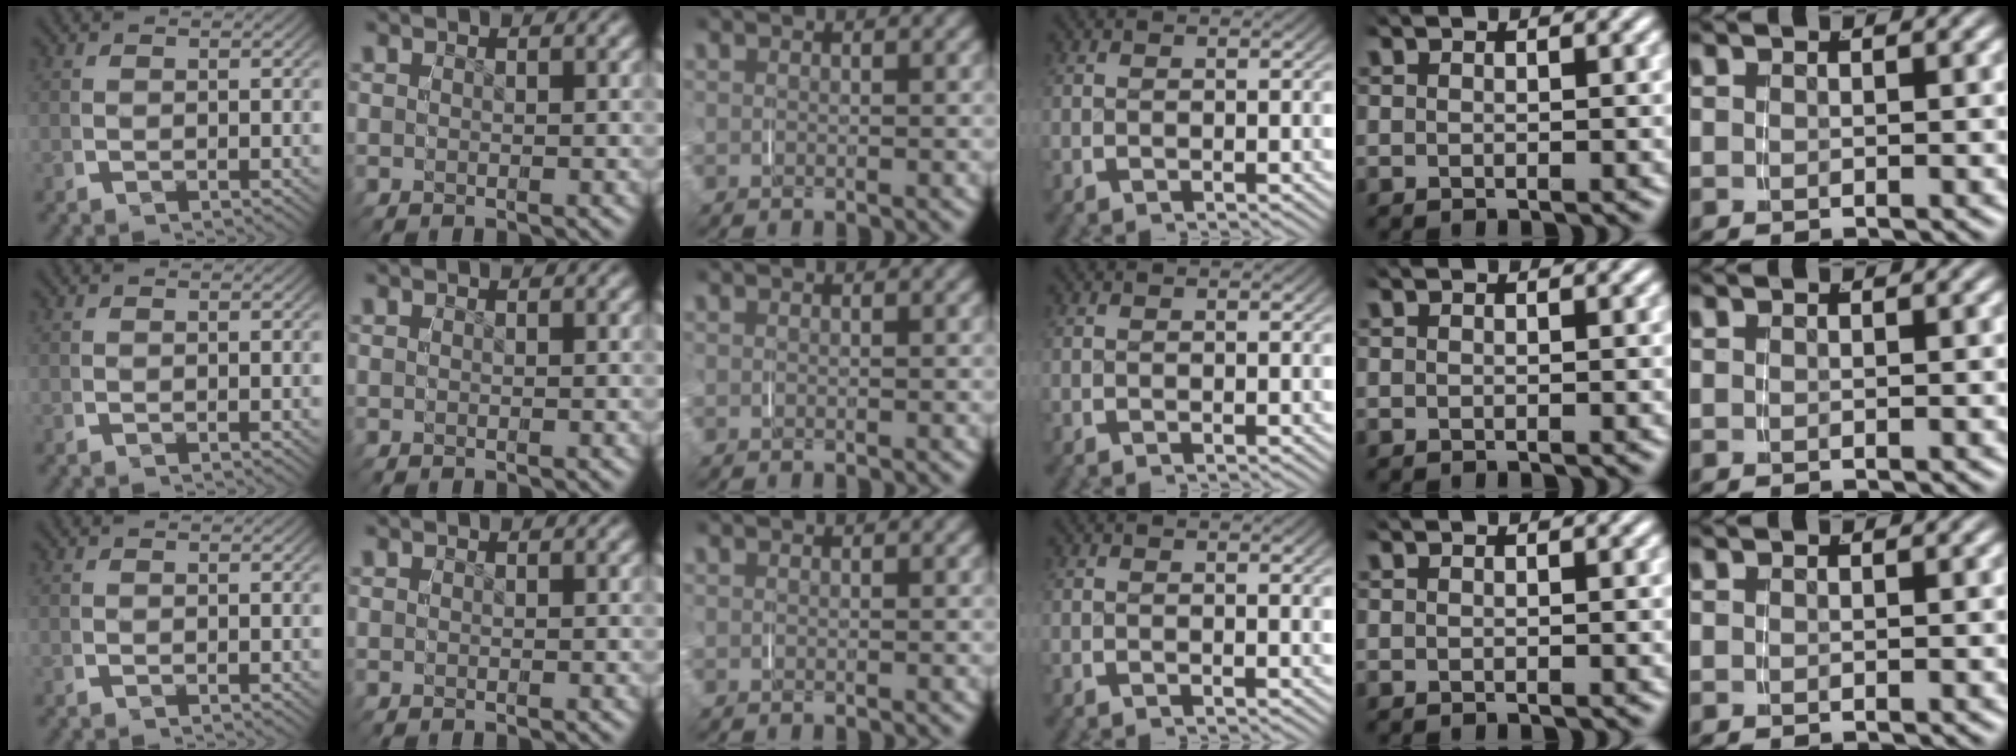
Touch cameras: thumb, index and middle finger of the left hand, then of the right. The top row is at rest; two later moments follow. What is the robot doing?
{"motion": "grasp_and_lifting", "object": "jewelry box"}